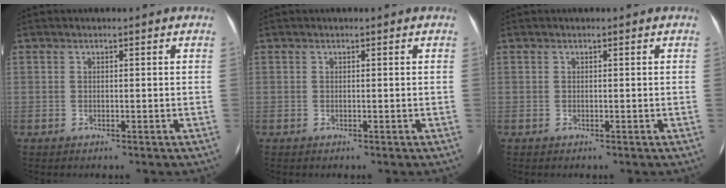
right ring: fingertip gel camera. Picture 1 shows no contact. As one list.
[{"total": 0.0}, {"total": 0.0}]